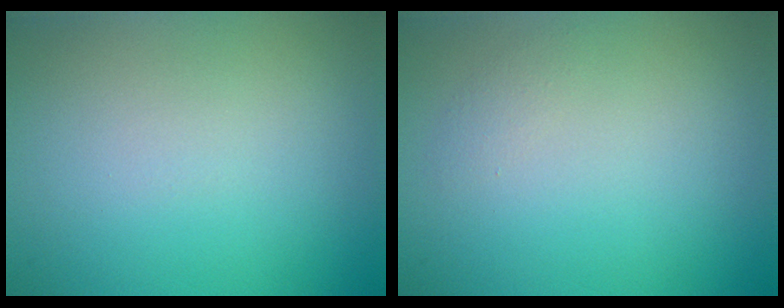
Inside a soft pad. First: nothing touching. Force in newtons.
{"total": 0.6, "press": 0.6, "slide": 0.1}